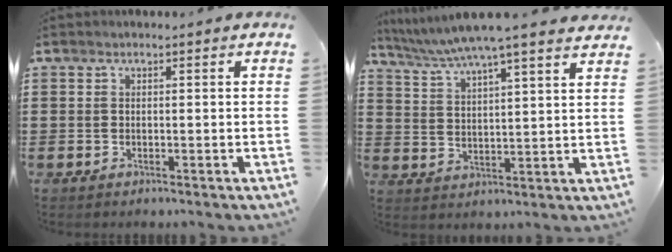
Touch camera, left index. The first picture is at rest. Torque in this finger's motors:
{"motor_torque": [1.03, -1.11, 0.43, 0.19]}